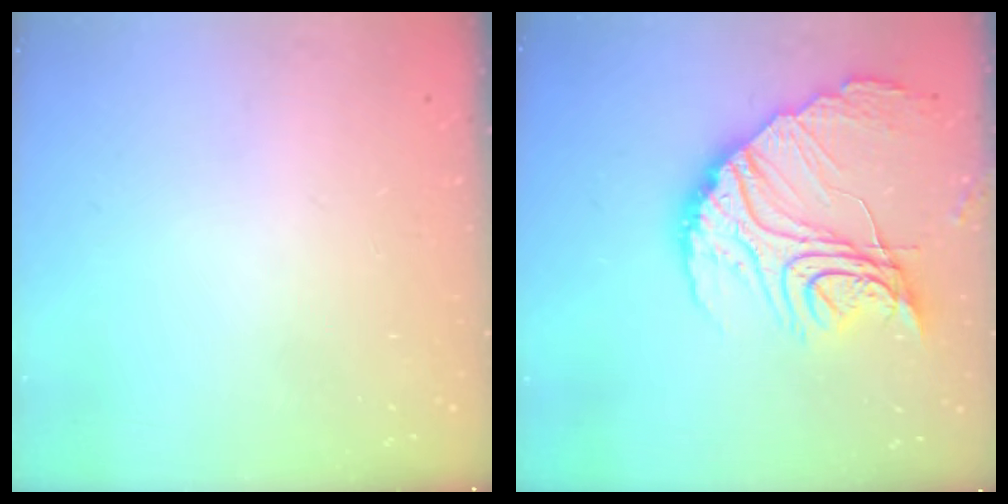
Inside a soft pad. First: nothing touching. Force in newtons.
{"total": 22.9, "press": 22.8, "slide": 2.0}